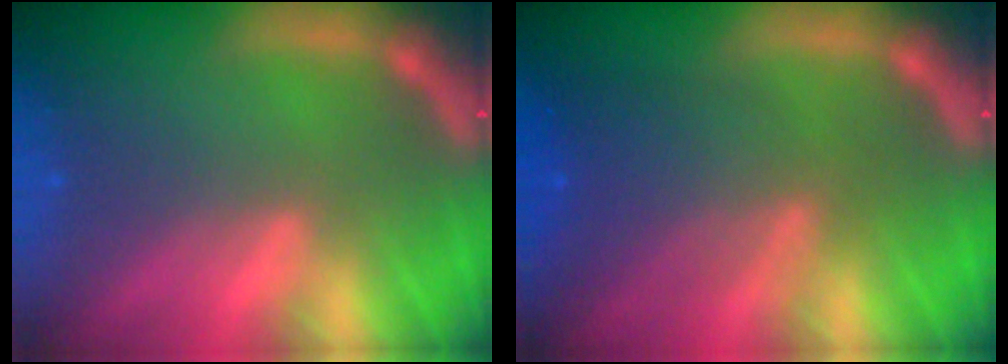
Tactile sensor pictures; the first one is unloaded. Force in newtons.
{"total": 6.0}